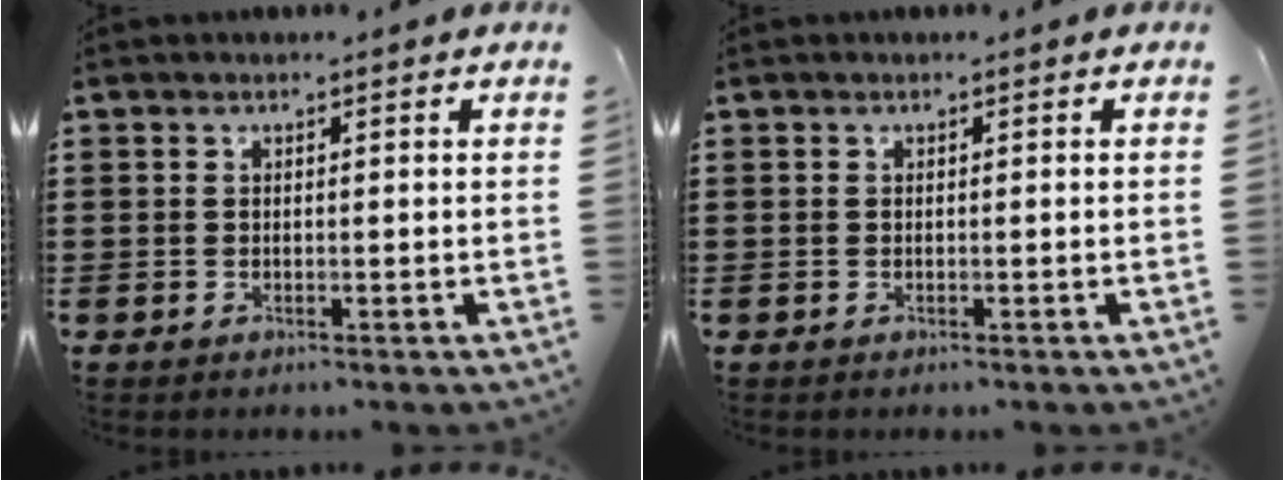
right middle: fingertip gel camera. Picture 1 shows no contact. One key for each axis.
{"total": 0.0}